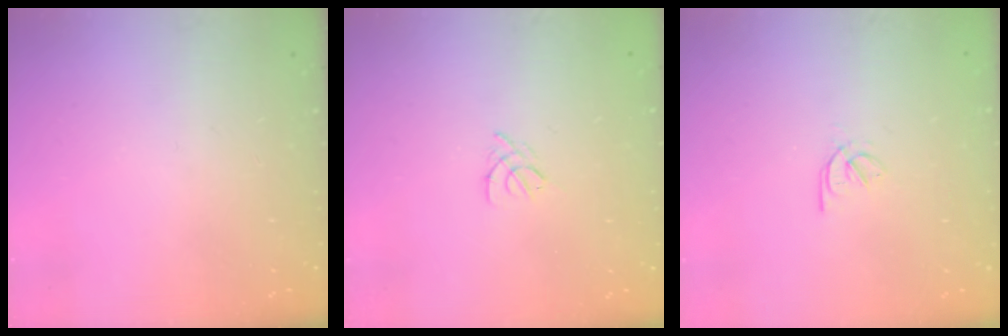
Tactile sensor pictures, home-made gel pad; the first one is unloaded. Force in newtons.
{"total": 2.5, "press": 2.4, "slide": 0.6}
{"total": 2.5, "press": 2.4, "slide": 0.5}